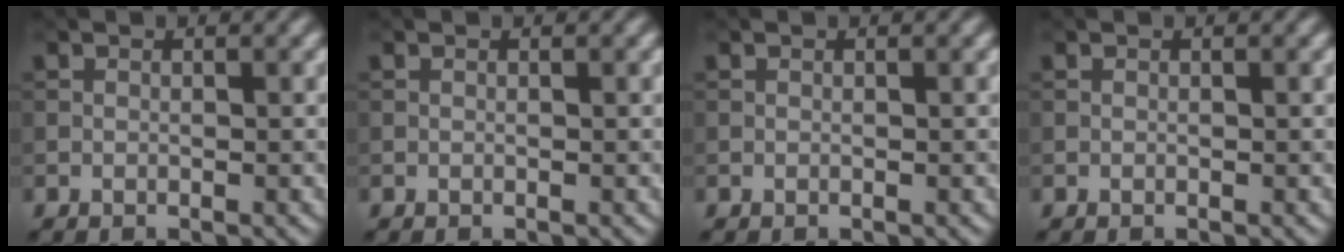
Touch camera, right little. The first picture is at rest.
{"total": 0.0}
{"total": 0.0}
{"total": 0.0}